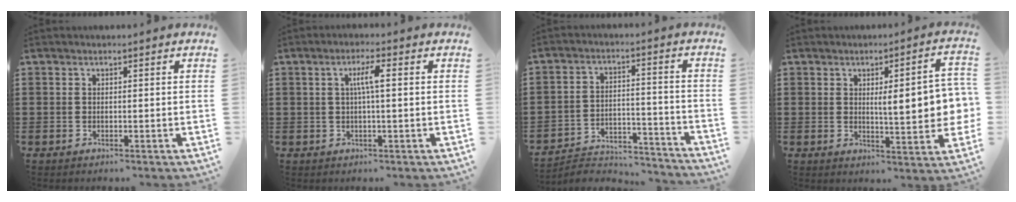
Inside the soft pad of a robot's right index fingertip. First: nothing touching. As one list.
[{"total": 3.6, "force": [0.4, 0.4, 3.5], "torque": [-0.067, 0.003, 0.003]}, {"total": 4.9, "force": [-4.7, 1.1, 0.9], "torque": [-0.016, 0.012, -0.095]}, {"total": 8.4, "force": [0.7, 1.8, 8.2], "torque": [-0.116, -0.010, 0.004]}]